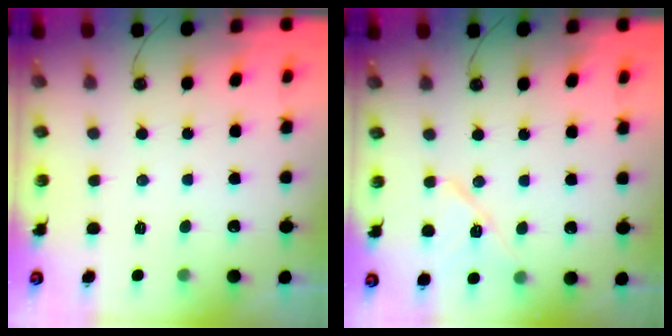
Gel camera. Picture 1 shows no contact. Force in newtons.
{"total": 10.8, "press": 10.0, "slide": 4.0}